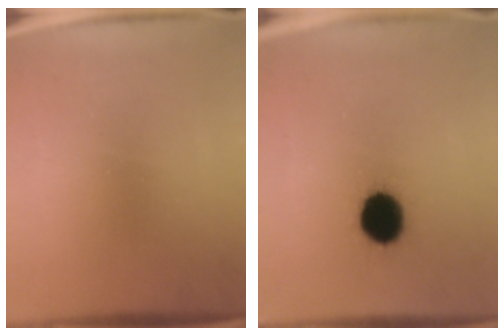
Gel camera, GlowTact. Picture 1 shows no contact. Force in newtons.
{"total": 12.4}